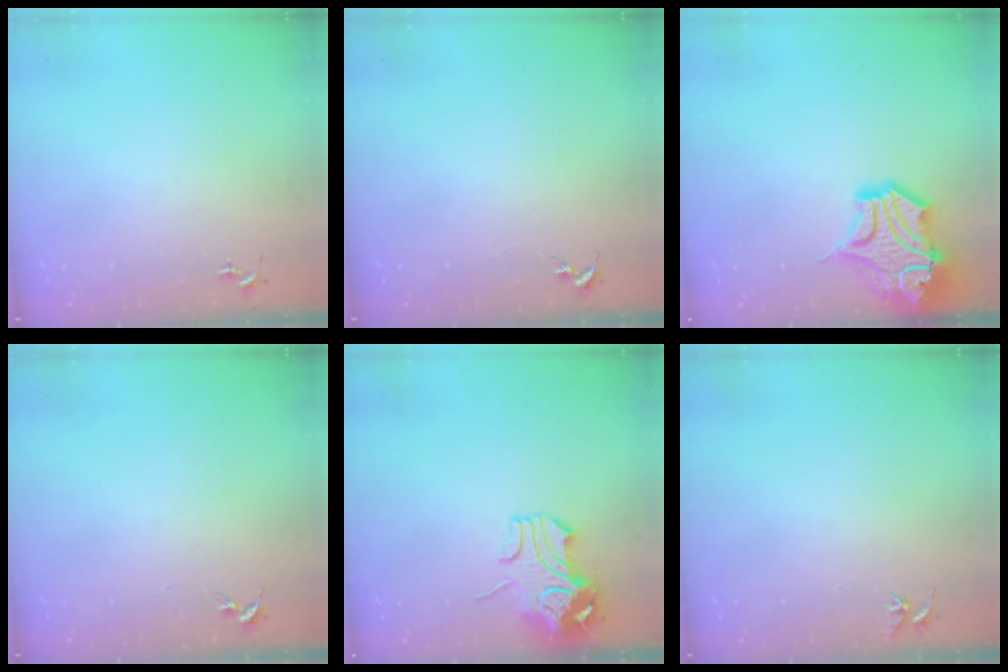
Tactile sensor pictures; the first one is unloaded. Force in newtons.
{"total": 0.0}
{"total": 16.9, "press": 16.7, "slide": 2.3}
{"total": 0.0}
{"total": 9.7, "press": 9.6, "slide": 1.7}
{"total": 3.7, "press": 3.7, "slide": 0.4}